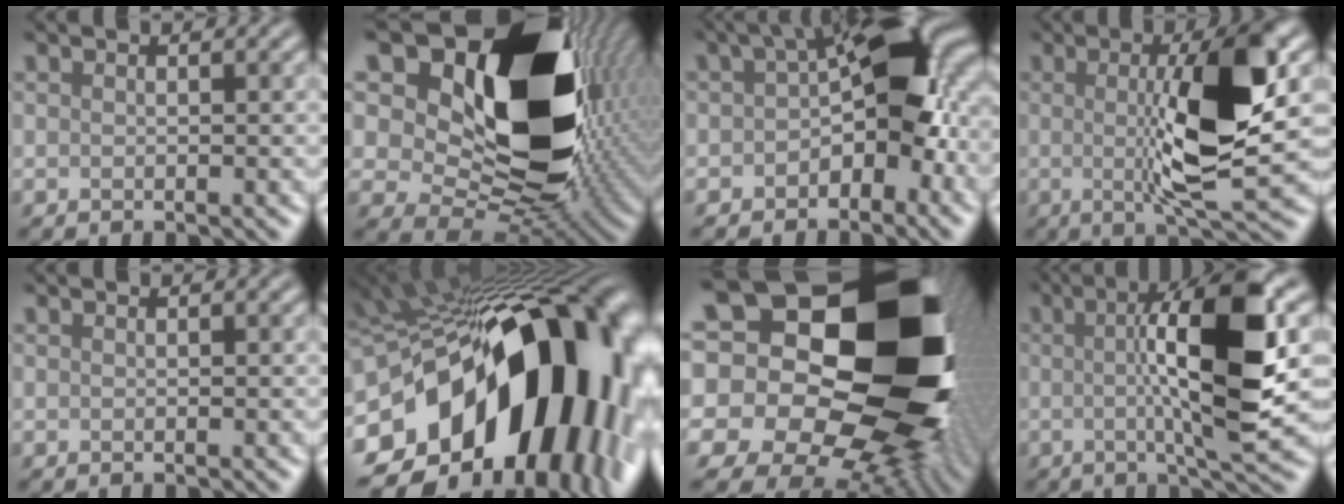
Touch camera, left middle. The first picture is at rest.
{"total": 17.1, "force": [5.3, 11.1, 11.9], "torque": [-0.233, -0.014, 0.143]}
{"total": 8.0, "force": [-1.5, 4.1, 6.8], "torque": [-0.095, 0.009, -0.005]}
{"total": 8.5, "force": [-0.3, 0.9, 8.5], "torque": [-0.147, -0.020, 0.032]}
{"total": 0.0}
{"total": 19.7, "force": [-3.6, 12.6, 14.8], "torque": [-0.280, -0.027, -0.016]}
{"total": 22.5, "force": [1.8, 17.4, 14.3], "torque": [-0.271, -0.008, 0.013]}
{"total": 9.8, "force": [0.1, 0.9, 9.8], "torque": [-0.158, -0.005, 0.034]}